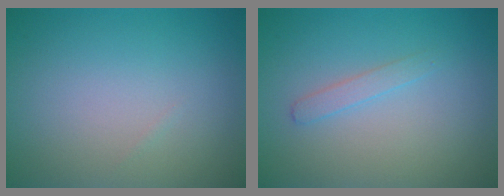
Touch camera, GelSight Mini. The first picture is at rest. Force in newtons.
{"total": 1.2, "press": 1.2, "slide": 0.0}